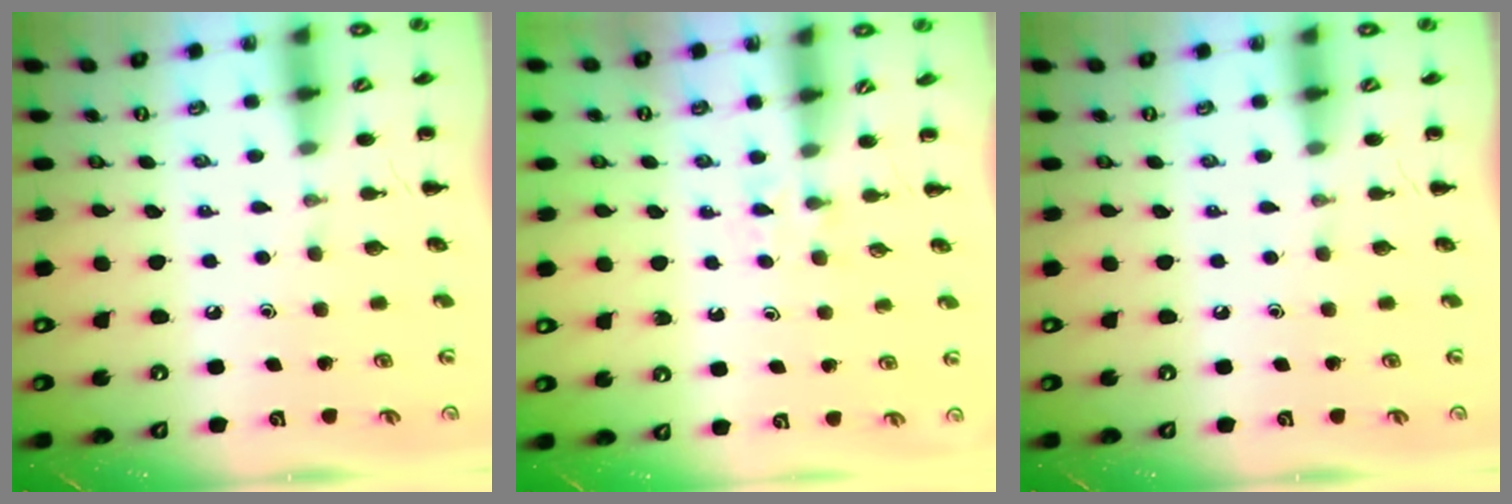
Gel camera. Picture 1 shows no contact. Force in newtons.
{"total": 2.4, "press": 2.0, "slide": 1.2}
{"total": 0.0}